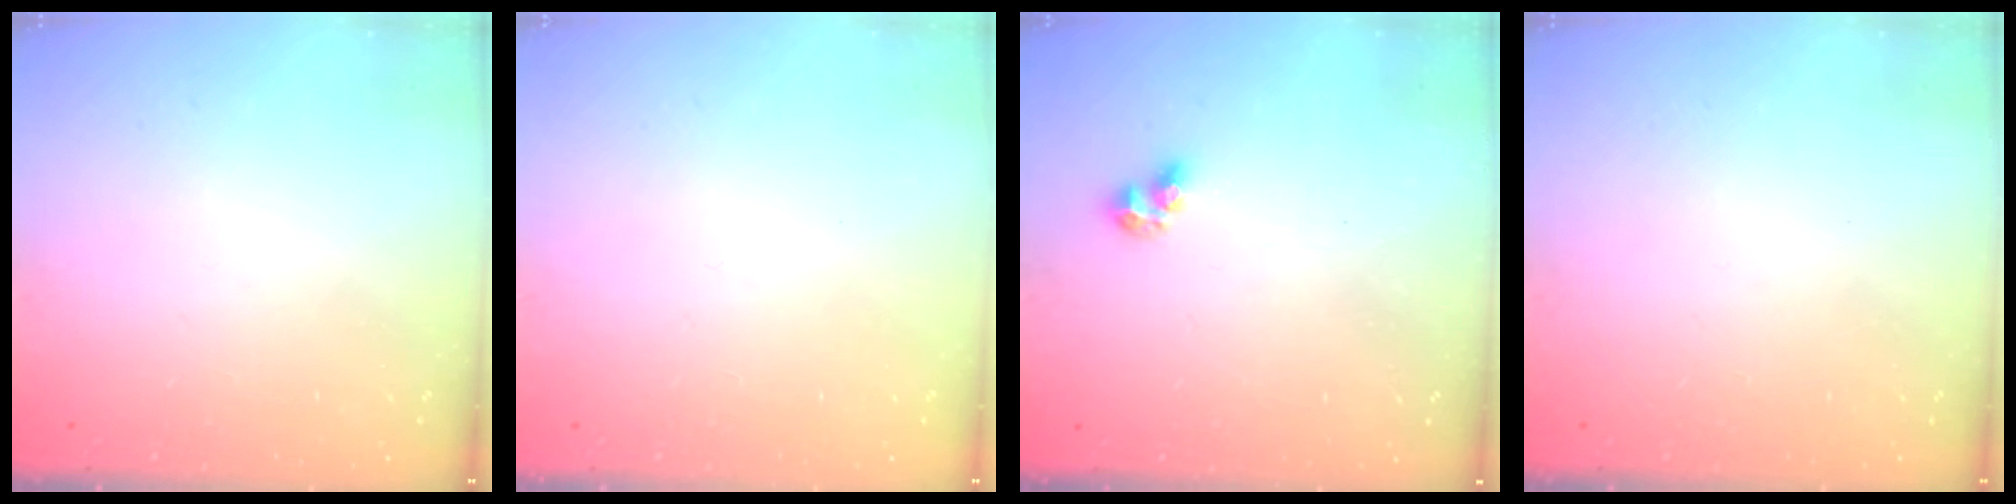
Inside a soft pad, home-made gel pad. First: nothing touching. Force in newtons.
{"total": 0.0}
{"total": 5.0, "press": 5.0, "slide": 0.1}
{"total": 0.0}